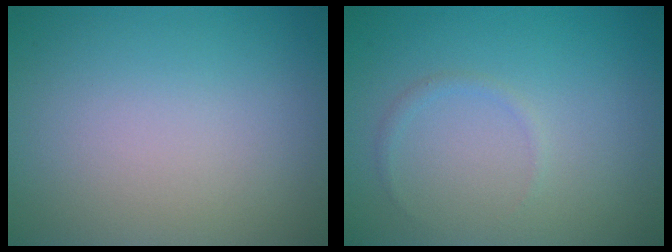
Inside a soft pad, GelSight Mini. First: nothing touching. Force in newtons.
{"total": 0.7, "press": 0.7, "slide": 0.1}